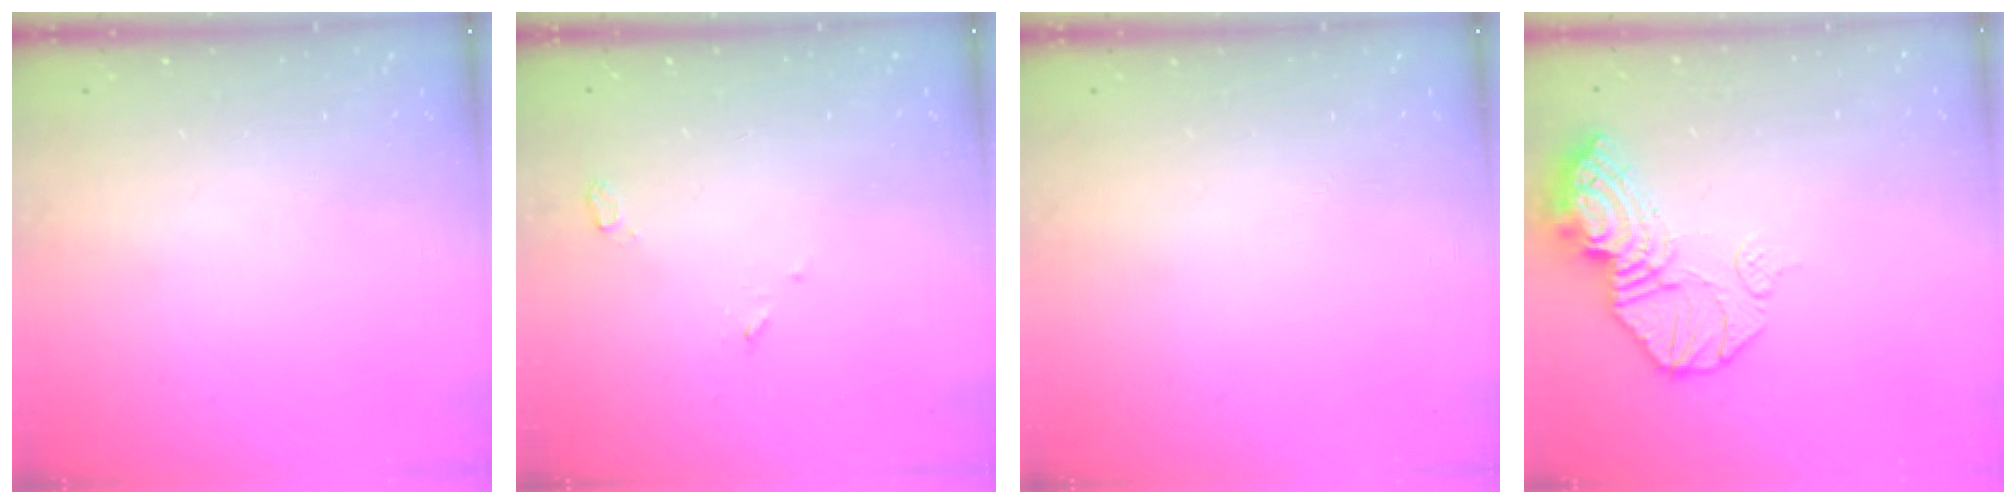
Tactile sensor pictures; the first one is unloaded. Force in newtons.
{"total": 2.8, "press": 2.7, "slide": 0.7}
{"total": 0.0}
{"total": 16.7, "press": 16.6, "slide": 2.0}